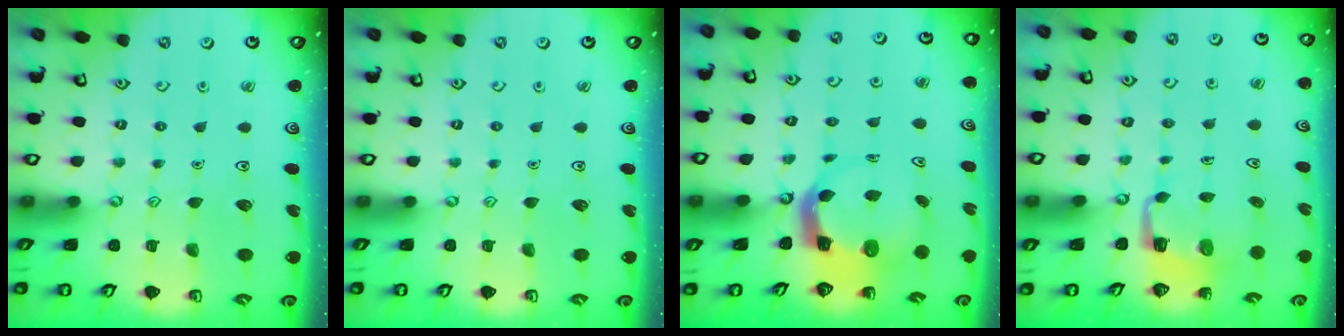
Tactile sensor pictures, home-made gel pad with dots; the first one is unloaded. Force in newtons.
{"total": 0.0}
{"total": 5.7, "press": 5.6, "slide": 1.0}
{"total": 3.8, "press": 3.8, "slide": 0.2}